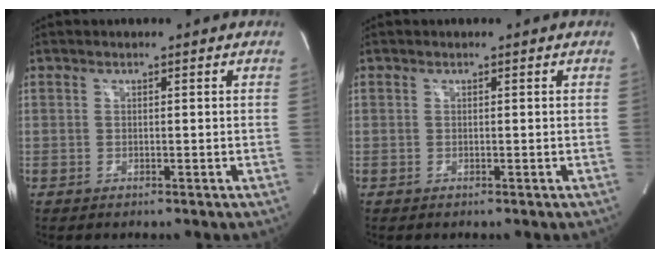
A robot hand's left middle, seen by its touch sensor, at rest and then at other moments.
{"total": 0.0}